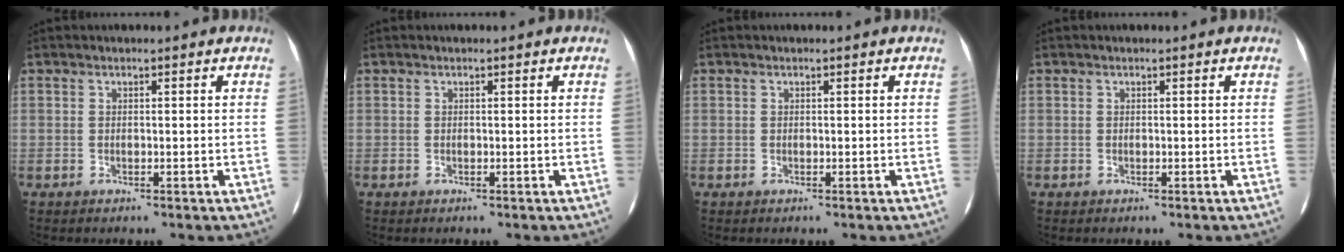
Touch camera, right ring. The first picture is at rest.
{"total": 0.0}
{"total": 0.0}
{"total": 0.0}